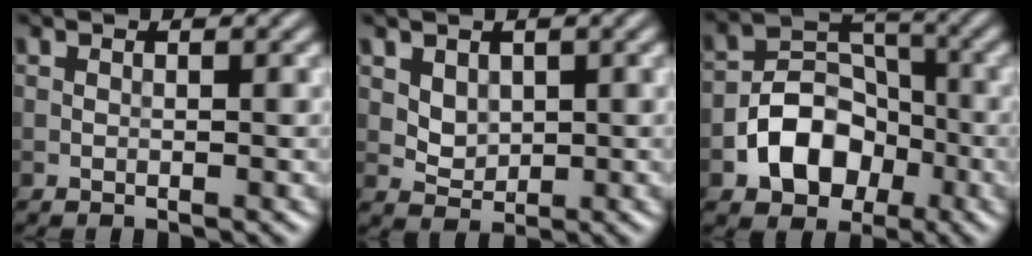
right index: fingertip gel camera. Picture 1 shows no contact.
{"total": 2.0, "force": [0.8, 1.6, 1.0], "torque": [-0.020, -0.009, 0.024]}
{"total": 6.4, "force": [-2.6, 4.7, 3.5], "torque": [-0.045, 0.001, -0.048]}